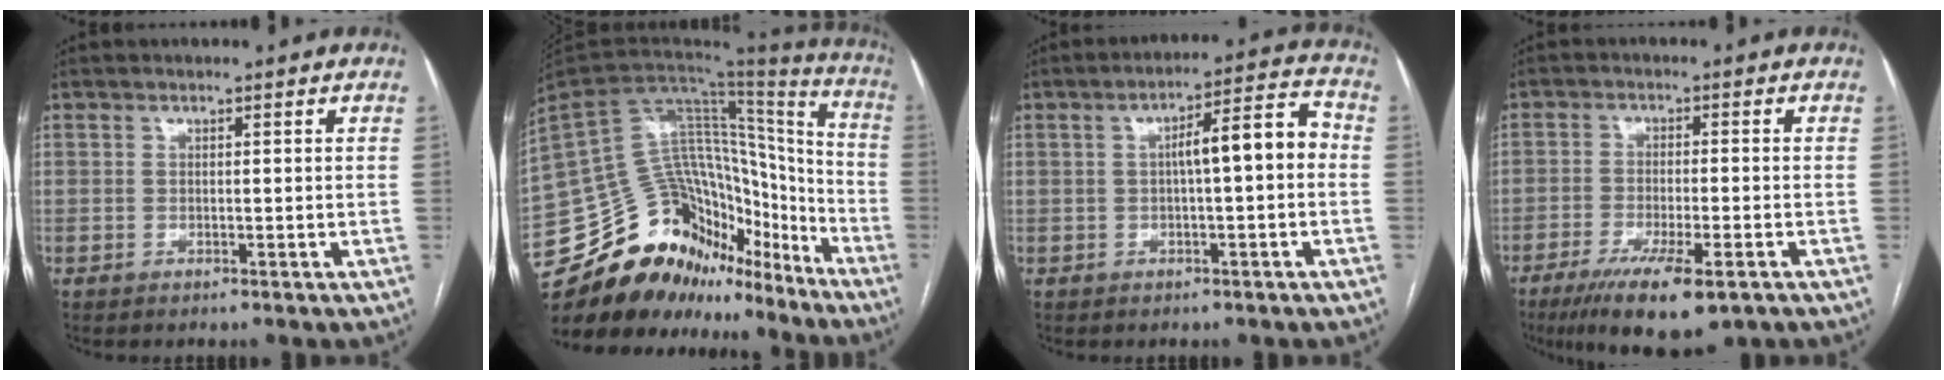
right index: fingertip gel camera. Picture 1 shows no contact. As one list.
[{"total": 29.5, "force": [-22.6, 14.7, 11.9], "torque": [-0.234, 0.041, -0.339]}, {"total": 7.8, "force": [-0.1, 1.3, 7.7], "torque": [-0.113, 0.031, -0.001]}, {"total": 11.6, "force": [-7.2, 2.2, 8.8], "torque": [-0.146, -0.028, -0.110]}]